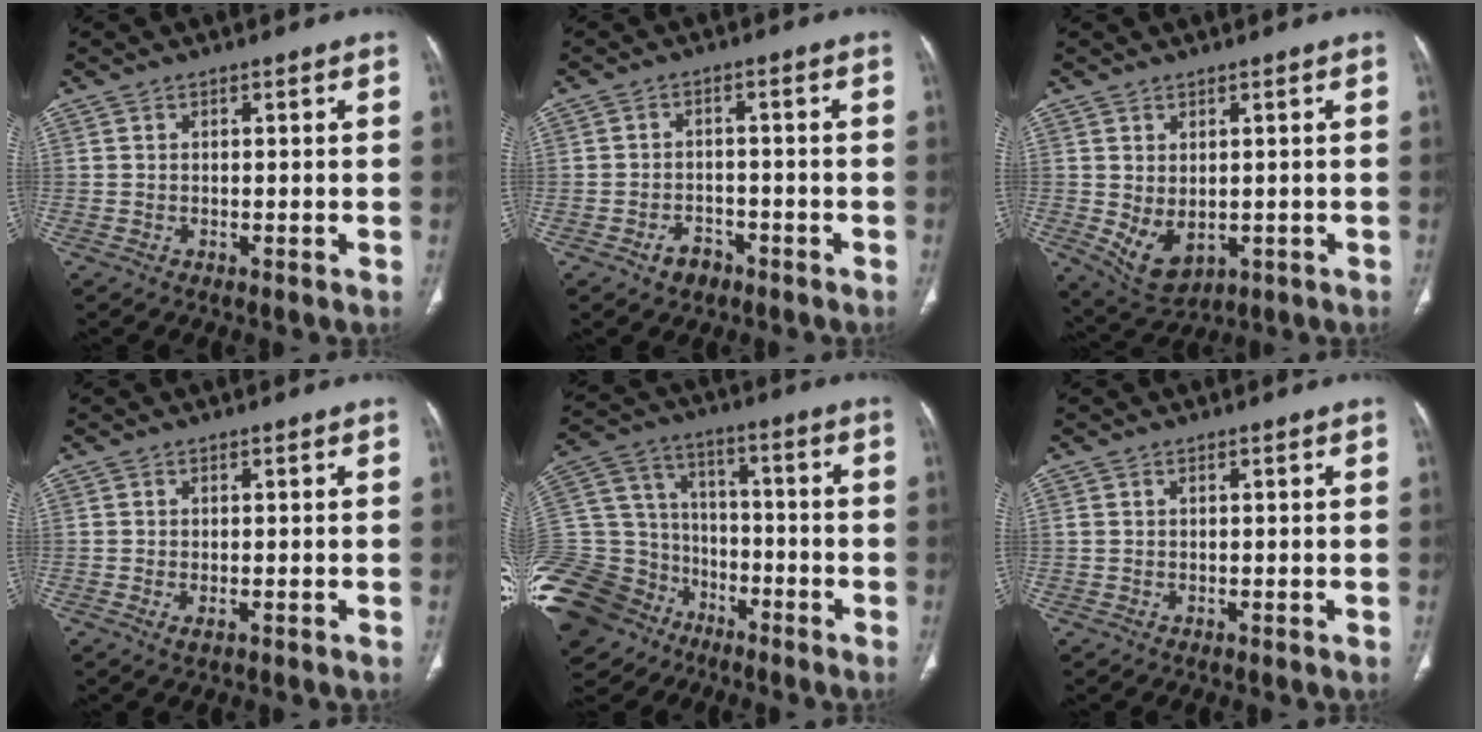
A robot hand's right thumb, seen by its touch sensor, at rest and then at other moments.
{"total": 3.9, "force": [-2.4, 2.6, 1.5], "torque": [-0.016, 0.022, -0.032]}
{"total": 6.8, "force": [-0.7, 4.4, 5.2], "torque": [-0.081, -0.006, 0.013]}
{"total": 1.3, "force": [-0.4, 0.5, 1.2], "torque": [-0.027, -0.006, -0.006]}
{"total": 30.0, "force": [-14.9, 22.0, 13.8], "torque": [-0.391, 0.048, -0.260]}
{"total": 0.8, "force": [0.4, 0.5, 0.5], "torque": [-0.010, 0.007, 0.009]}